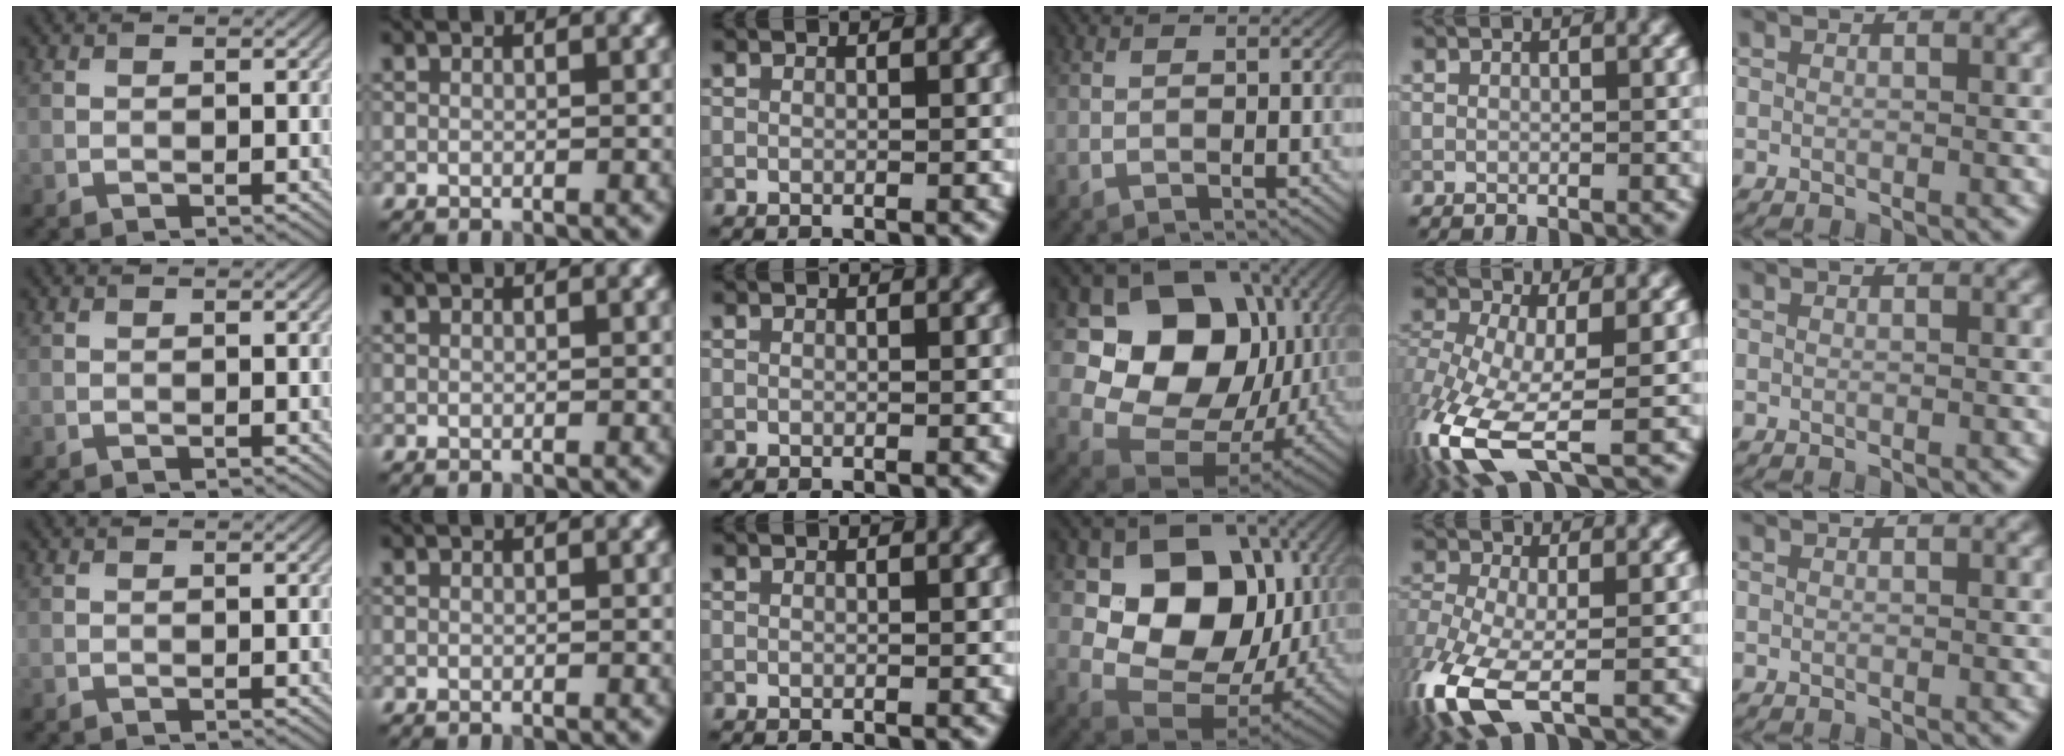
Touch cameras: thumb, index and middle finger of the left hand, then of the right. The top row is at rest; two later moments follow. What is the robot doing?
{"motion": "lift_and_place", "object": "coin"}